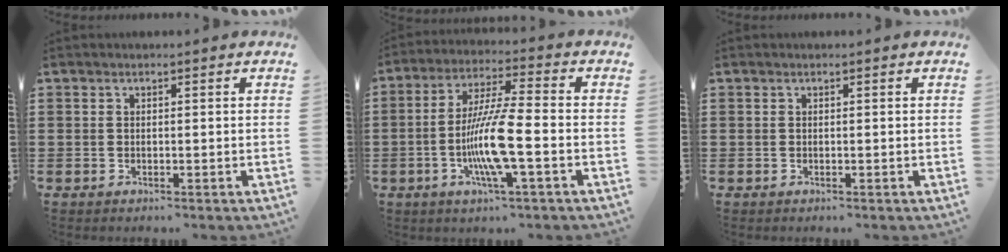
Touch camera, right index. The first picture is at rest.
{"total": 10.5, "force": [-2.8, 1.2, 10.0], "torque": [-0.208, -0.013, -0.061]}
{"total": 0.0}